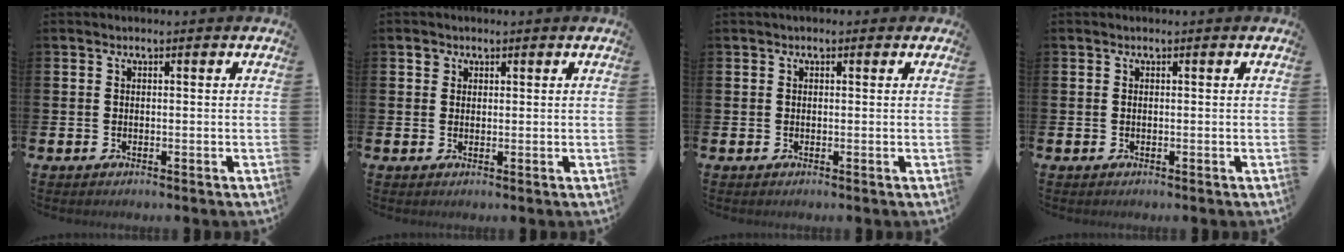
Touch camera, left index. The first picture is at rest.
{"total": 1.5, "force": [1.0, 1.1, 0.1], "torque": [0.015, 0.000, 0.015]}
{"total": 0.7, "force": [0.3, 0.5, 0.3], "torque": [-0.002, 0.007, 0.002]}
{"total": 0.0}